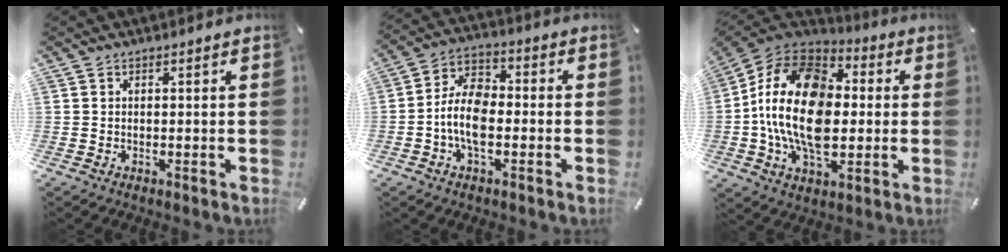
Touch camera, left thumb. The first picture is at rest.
{"total": 9.7, "force": [-2.8, 5.6, 7.4], "torque": [-0.153, 0.012, -0.051]}
{"total": 22.9, "force": [-1.2, 15.2, 17.1], "torque": [-0.363, 0.012, -0.027]}